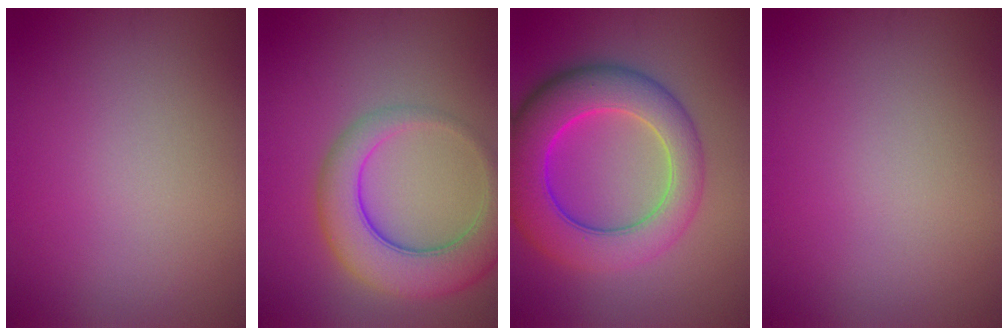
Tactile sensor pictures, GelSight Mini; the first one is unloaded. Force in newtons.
{"total": 6.7, "press": 6.6, "slide": 0.4}
{"total": 9.4, "press": 9.4, "slide": 0.4}
{"total": 0.0}